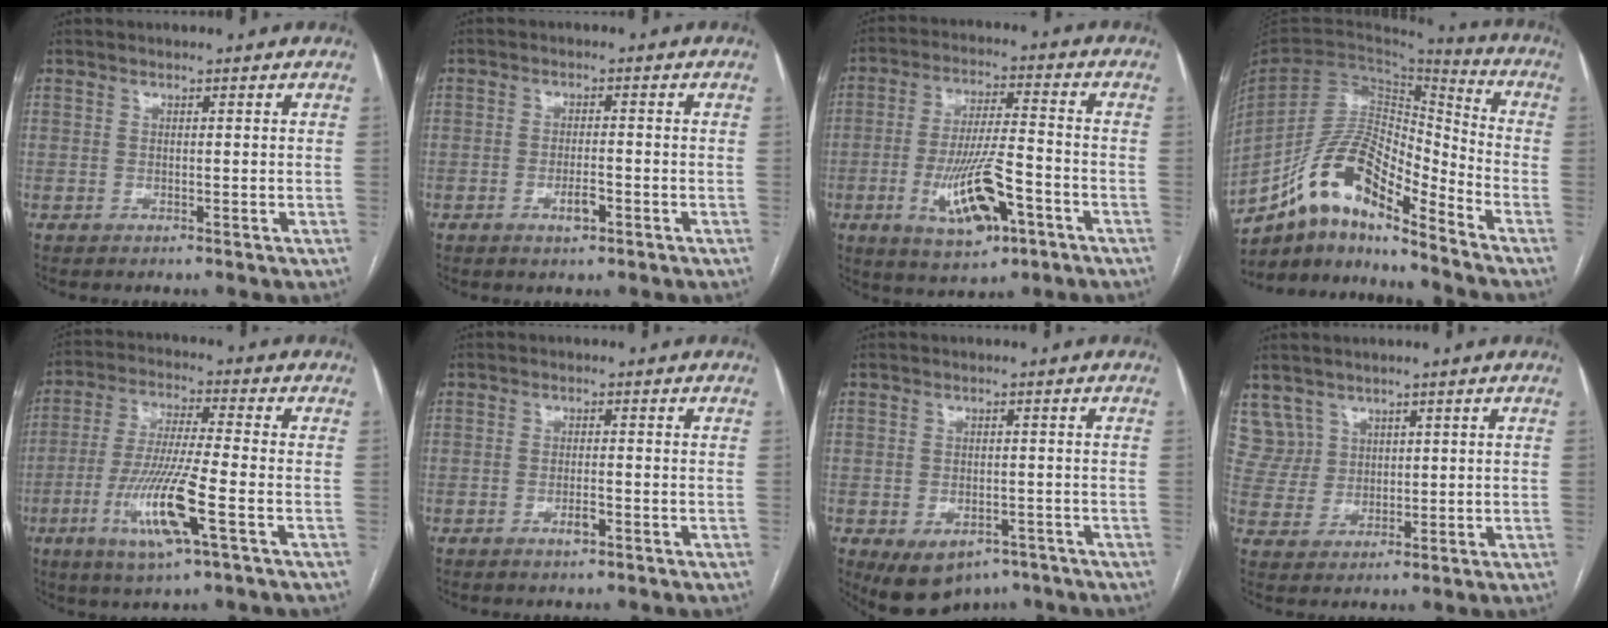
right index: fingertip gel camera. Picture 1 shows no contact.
{"total": 3.0, "force": [-1.5, 1.0, 2.5], "torque": [-0.045, 0.001, -0.023]}
{"total": 12.6, "force": [-4.9, 3.5, 11.0], "torque": [-0.208, -0.004, -0.077]}
{"total": 15.0, "force": [-10.9, 3.9, 9.6], "torque": [-0.181, 0.036, -0.193]}
{"total": 12.7, "force": [-4.6, 0.6, 11.8], "torque": [-0.240, -0.018, -0.085]}
{"total": 2.2, "force": [-1.1, 0.7, 1.8], "torque": [-0.032, 0.001, -0.017]}
{"total": 7.5, "force": [-4.5, 4.9, 3.5], "torque": [-0.054, 0.008, -0.054]}
{"total": 5.8, "force": [3.4, 4.7, -0.3], "torque": [0.008, 0.014, 0.077]}